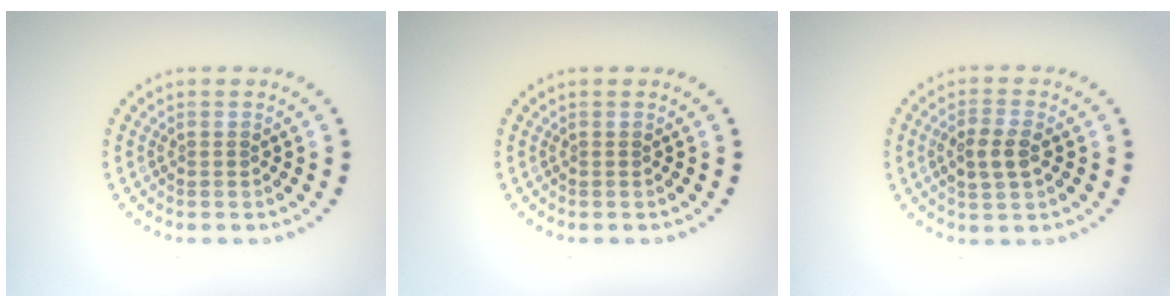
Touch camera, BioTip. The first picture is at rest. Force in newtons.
{"total": 0.0}
{"total": 2.8, "press": 2.8, "slide": 0.6}